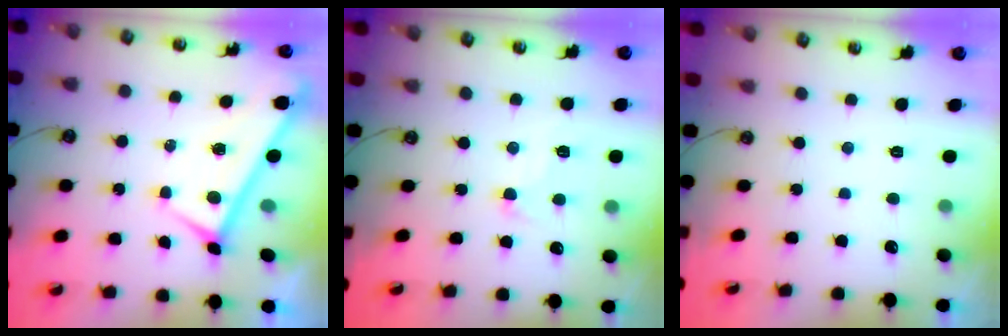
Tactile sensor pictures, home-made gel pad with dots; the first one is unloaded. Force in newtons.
{"total": 6.2, "press": 6.1, "slide": 0.7}
{"total": 0.0}